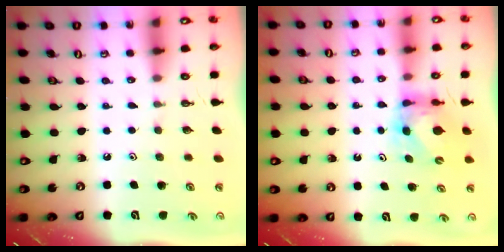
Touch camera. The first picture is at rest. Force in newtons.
{"total": 5.4, "press": 5.4, "slide": 0.5}